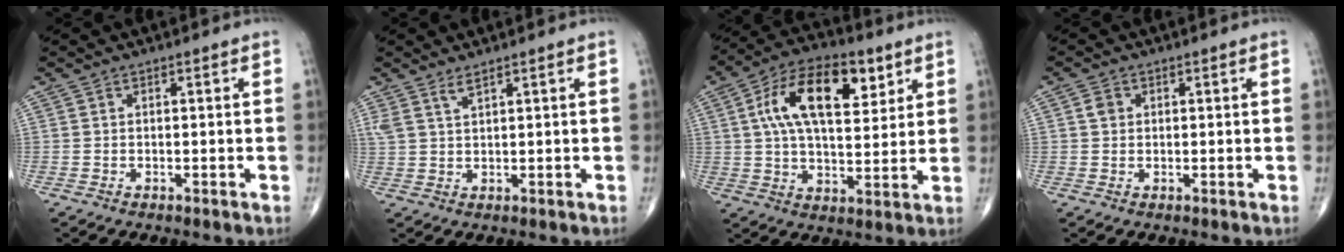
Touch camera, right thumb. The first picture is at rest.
{"total": 2.4, "force": [1.9, 0.4, 1.4], "torque": [-0.031, -0.007, 0.044]}
{"total": 17.8, "force": [6.3, 8.9, 14.1], "torque": [-0.217, -0.003, 0.103]}
{"total": 1.9, "force": [0.5, 1.6, 0.9], "torque": [-0.011, 0.001, 0.007]}